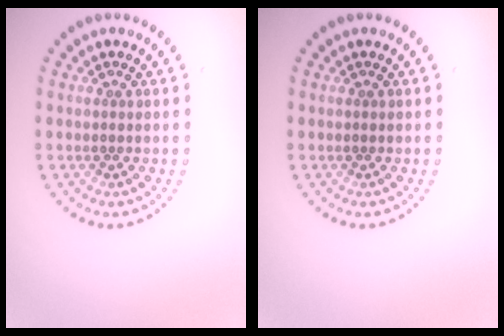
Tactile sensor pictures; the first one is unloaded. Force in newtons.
{"total": 0.0}